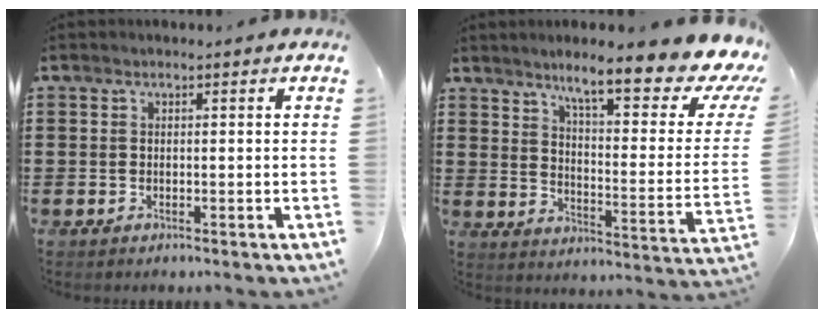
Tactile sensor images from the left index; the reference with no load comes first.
{"total": 11.5, "force": [8.4, 1.1, 7.7], "torque": [-0.136, -0.060, 0.130]}